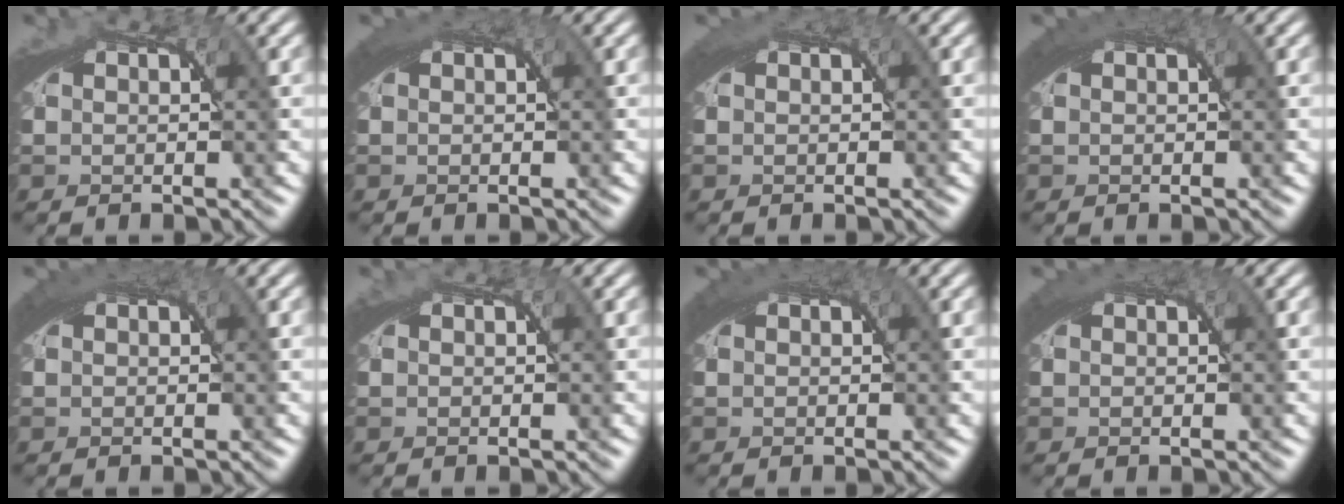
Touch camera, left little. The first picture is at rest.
{"total": 2.0, "force": [1.0, 0.6, 1.7], "torque": [-0.022, 0.008, 0.013]}
{"total": 1.6, "force": [0.8, 0.5, 1.2], "torque": [-0.014, 0.006, 0.010]}
{"total": 2.7, "force": [1.4, 0.7, 2.2], "torque": [-0.025, 0.012, 0.017]}
{"total": 2.3, "force": [1.2, 0.5, 1.9], "torque": [-0.022, 0.011, 0.015]}
{"total": 0.0}
{"total": 2.4, "force": [1.2, 0.6, 1.9], "torque": [-0.022, 0.011, 0.015]}
{"total": 2.1, "force": [1.1, 0.5, 1.7], "torque": [-0.019, 0.010, 0.013]}